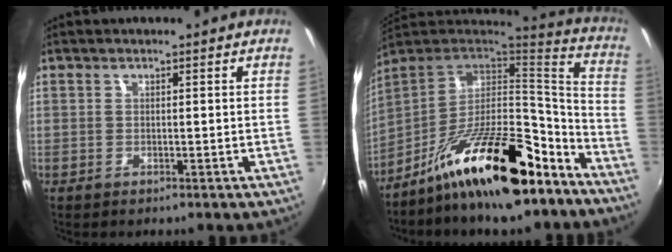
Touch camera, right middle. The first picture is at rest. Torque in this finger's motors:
{"motor_torque": [1.09, -1.05, 0.78, 0.21]}